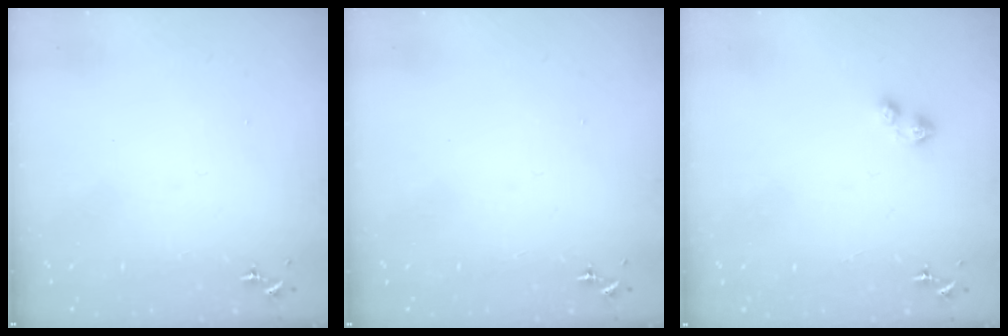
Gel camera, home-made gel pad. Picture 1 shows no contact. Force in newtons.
{"total": 0.0}
{"total": 4.8, "press": 4.8, "slide": 0.7}